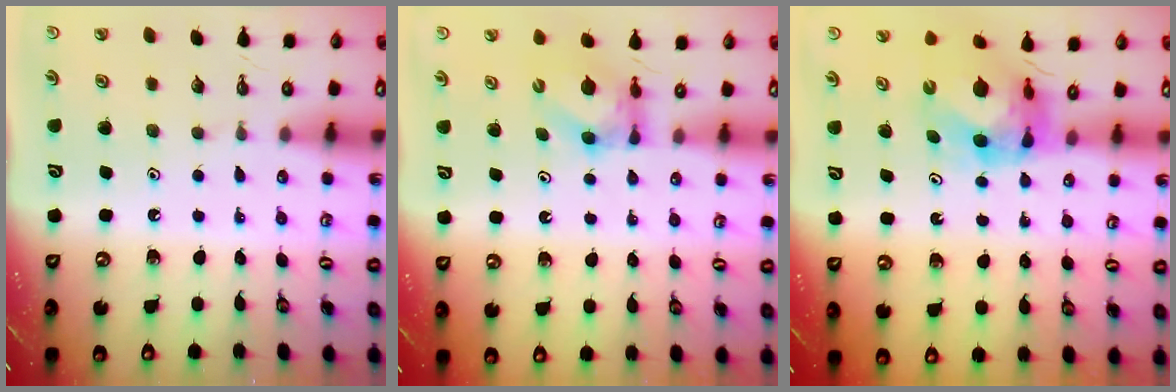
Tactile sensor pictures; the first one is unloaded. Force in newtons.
{"total": 6.1, "press": 6.0, "slide": 0.5}
{"total": 6.9, "press": 6.8, "slide": 0.8}